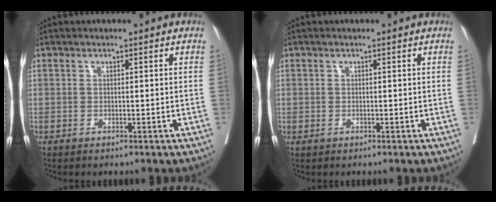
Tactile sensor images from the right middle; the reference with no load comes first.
{"total": 0.0}